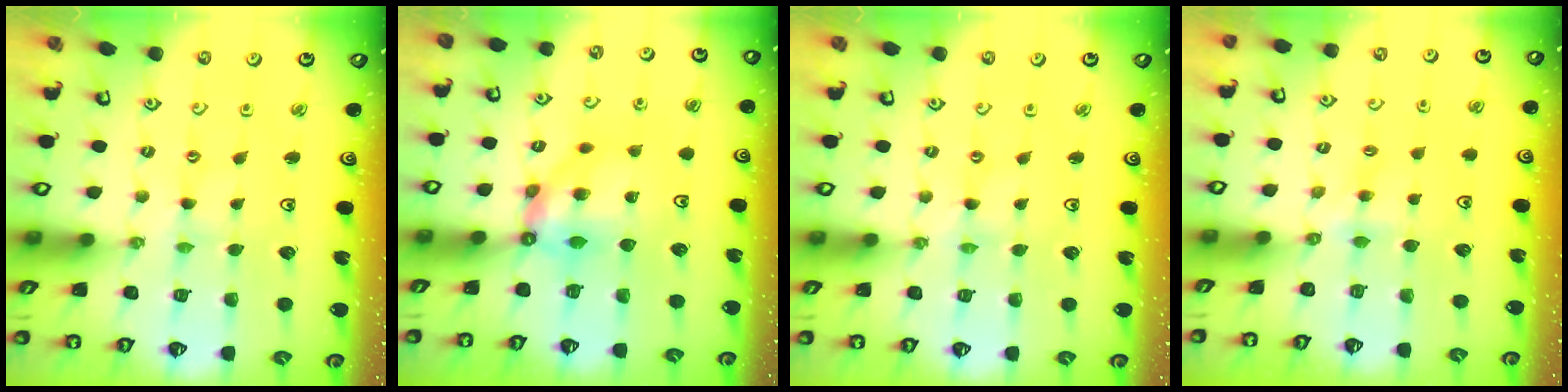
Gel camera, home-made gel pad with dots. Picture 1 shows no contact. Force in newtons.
{"total": 7.3, "press": 7.2, "slide": 0.6}
{"total": 0.0}
{"total": 3.7, "press": 3.7, "slide": 0.3}